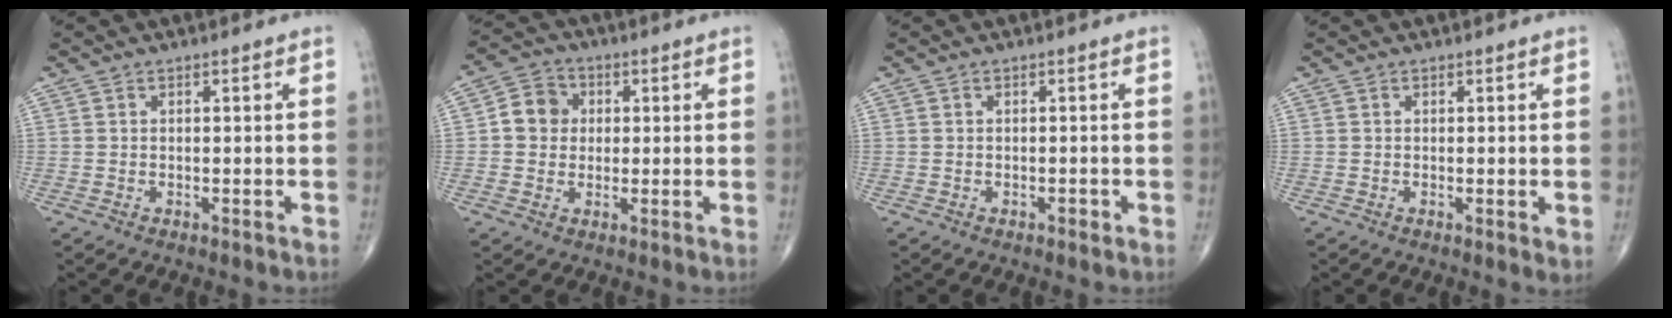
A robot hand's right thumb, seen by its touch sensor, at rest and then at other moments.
{"total": 6.4, "force": [0.6, 5.8, 2.8], "torque": [-0.028, 0.011, 0.000]}
{"total": 0.7, "force": [-0.4, 0.3, 0.5], "torque": [-0.006, 0.000, -0.008]}
{"total": 1.4, "force": [0.0, 0.3, 1.4], "torque": [-0.025, -0.008, -0.001]}